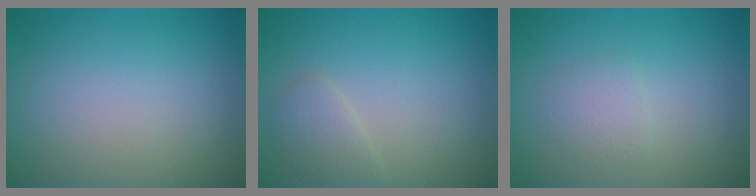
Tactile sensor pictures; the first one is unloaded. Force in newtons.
{"total": 1.7, "press": 1.7, "slide": 0.0}
{"total": 1.4, "press": 1.4, "slide": 0.0}